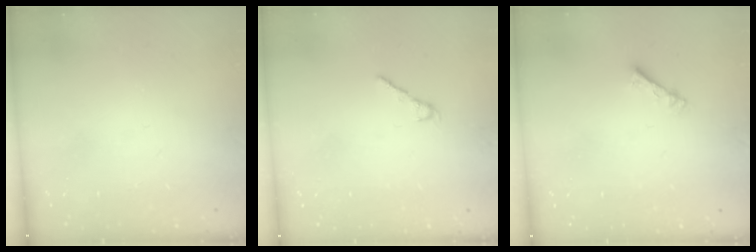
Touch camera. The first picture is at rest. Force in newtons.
{"total": 2.2, "press": 2.2, "slide": 0.4}
{"total": 2.4, "press": 2.4, "slide": 0.4}